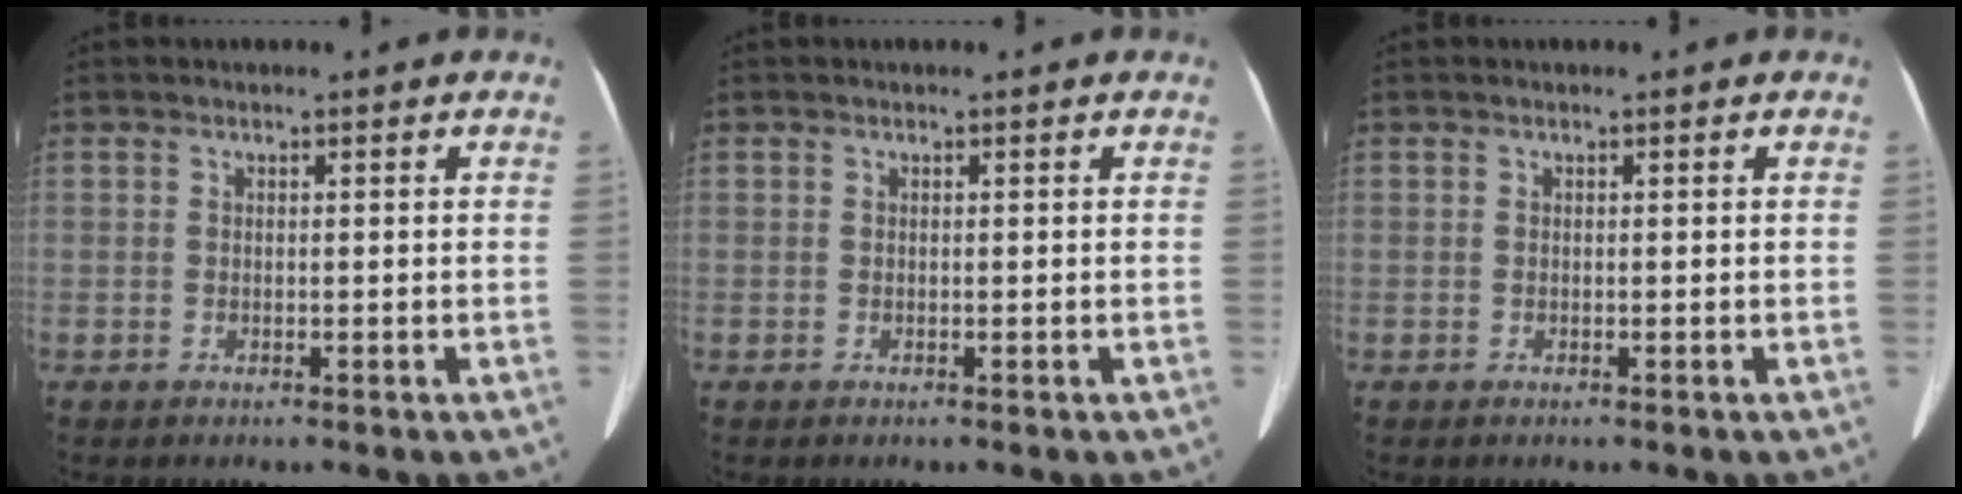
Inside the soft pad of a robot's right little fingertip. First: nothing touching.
{"total": 0.0}
{"total": 0.0}